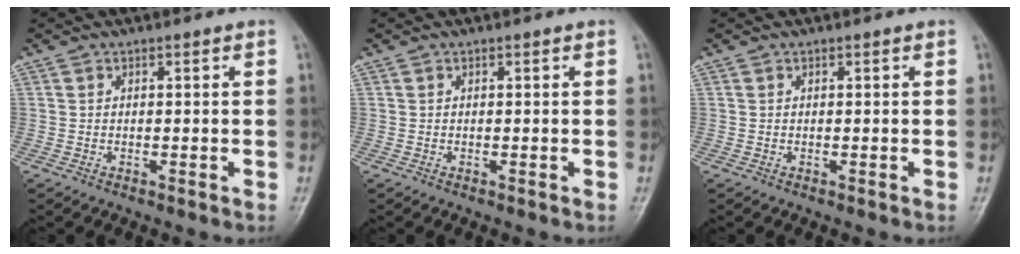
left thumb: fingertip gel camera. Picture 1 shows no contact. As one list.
[{"total": 0.0}, {"total": 0.0}]